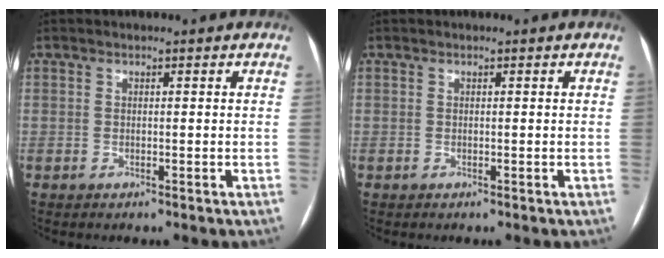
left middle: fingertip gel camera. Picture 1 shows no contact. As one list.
[{"total": 0.0}]